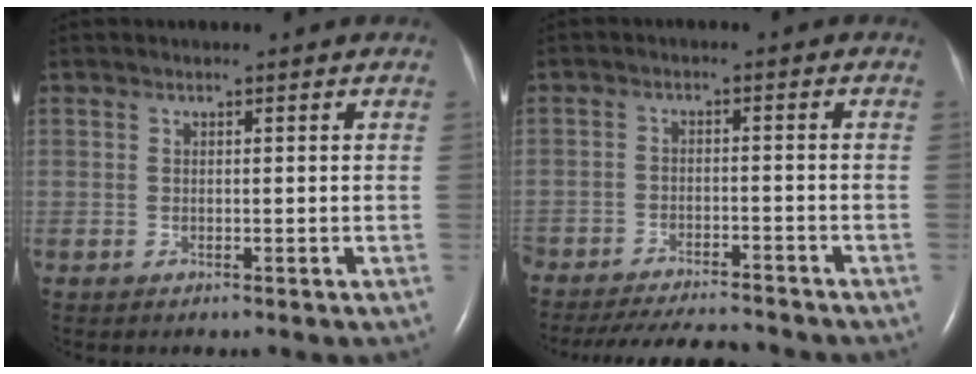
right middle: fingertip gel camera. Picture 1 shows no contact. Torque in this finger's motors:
{"motor_torque": [1.00, -1.13, 0.08, 0.04]}